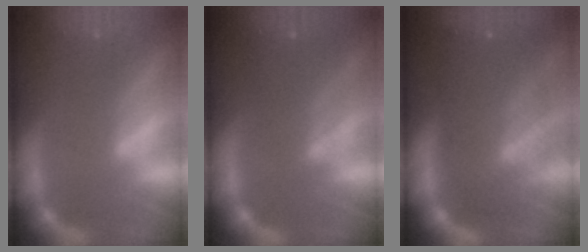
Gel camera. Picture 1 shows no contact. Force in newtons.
{"total": 4.5}
{"total": 9.1}